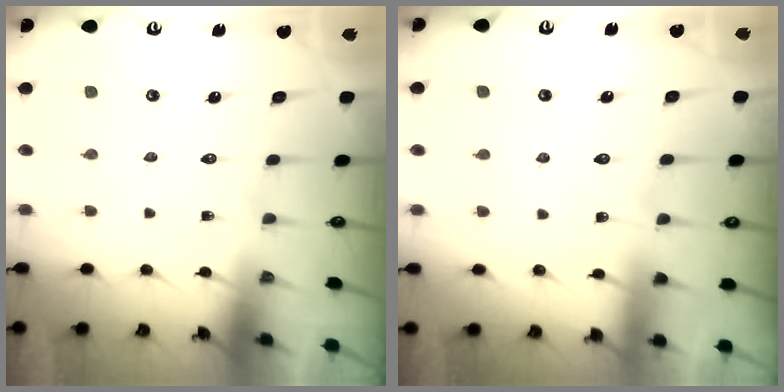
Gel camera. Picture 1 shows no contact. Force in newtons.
{"total": 4.3, "press": 4.3, "slide": 0.5}